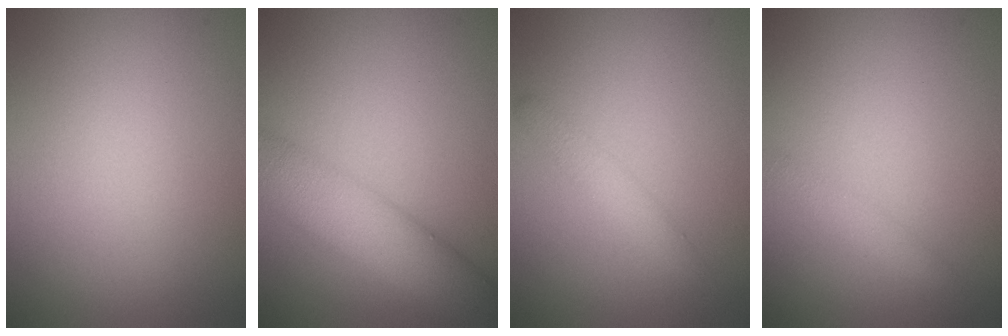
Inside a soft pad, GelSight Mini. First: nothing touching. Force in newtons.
{"total": 7.5, "press": 7.5, "slide": 0.3}
{"total": 1.7, "press": 1.7, "slide": 0.1}
{"total": 1.5, "press": 1.5, "slide": 0.1}